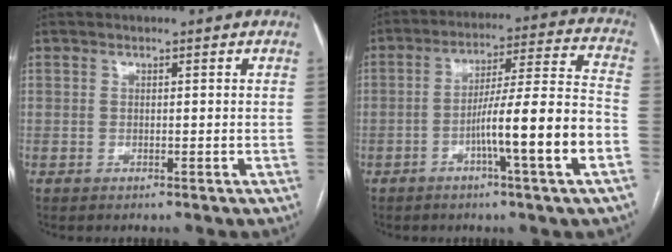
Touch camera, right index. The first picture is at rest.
{"total": 13.9, "force": [-4.9, -0.7, 12.9], "torque": [-0.208, 0.010, -0.081]}